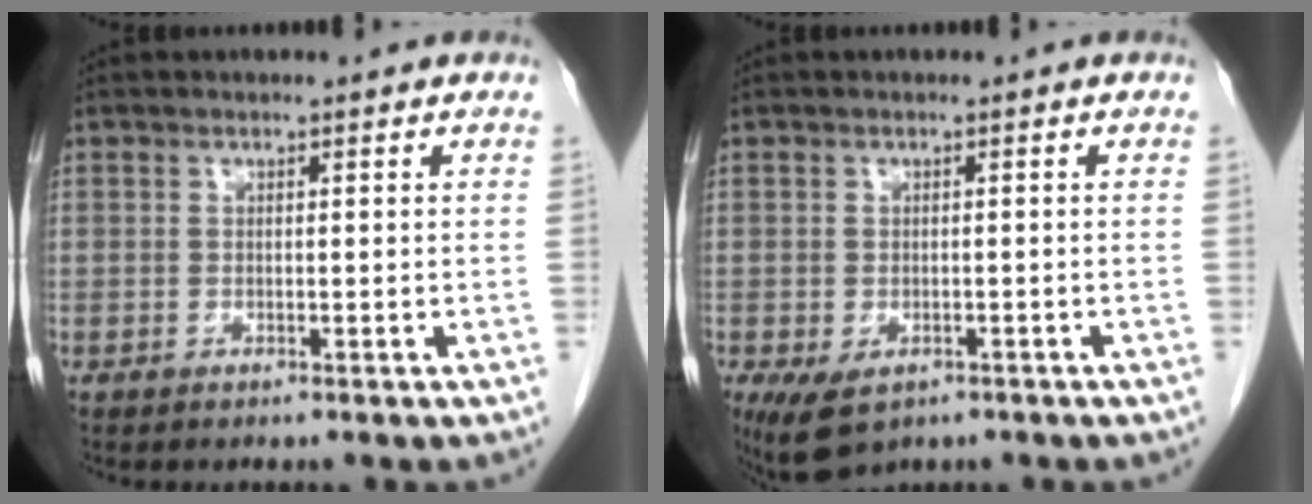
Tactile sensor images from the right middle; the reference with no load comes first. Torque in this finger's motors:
{"motor_torque": [1.23, -0.91, 0.34, 0.07]}